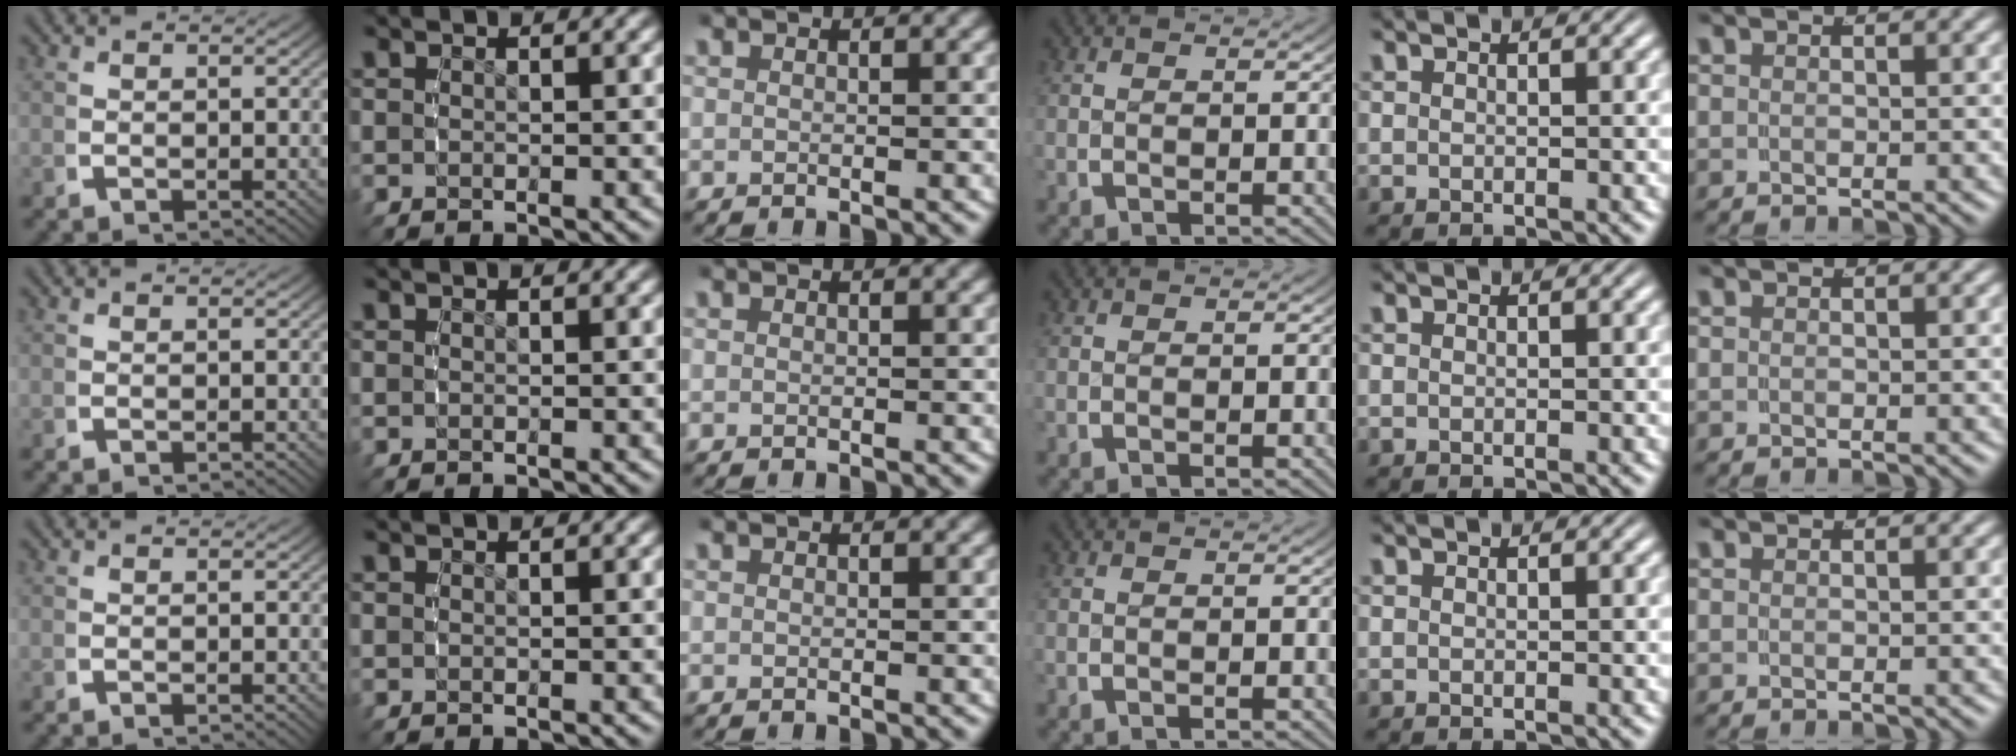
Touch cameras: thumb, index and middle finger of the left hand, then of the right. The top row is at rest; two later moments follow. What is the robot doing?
{"motion": "grasp_and_lifting", "object": "bottle cap"}